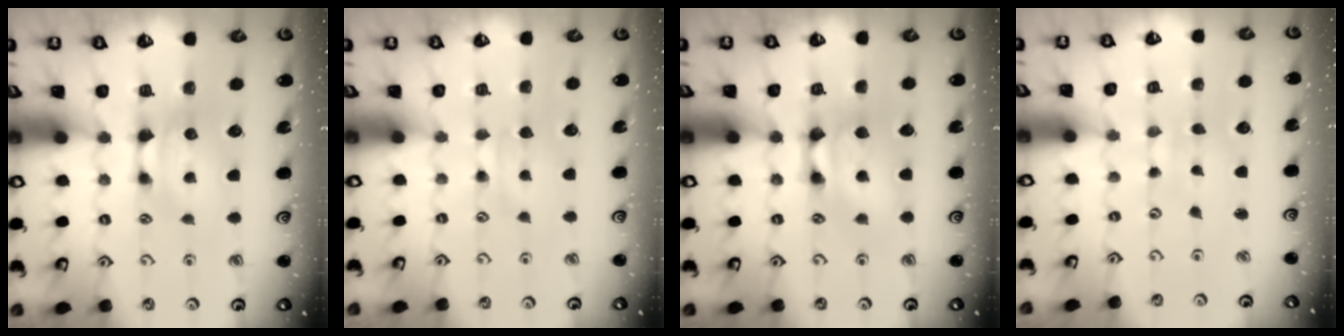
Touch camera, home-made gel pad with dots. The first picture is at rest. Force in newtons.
{"total": 2.4, "press": 2.4, "slide": 0.4}
{"total": 2.5, "press": 2.5, "slide": 0.2}
{"total": 6.1, "press": 6.1, "slide": 0.2}